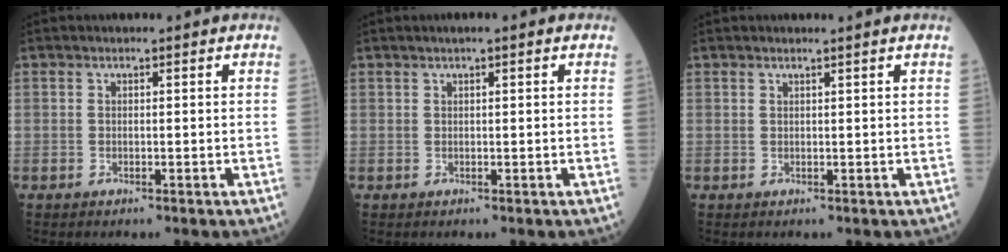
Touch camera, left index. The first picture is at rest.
{"total": 2.1, "force": [1.4, 0.2, 1.5], "torque": [-0.023, 0.017, 0.021]}
{"total": 0.8, "force": [0.7, -0.3, 0.1], "torque": [-0.012, -0.009, 0.018]}